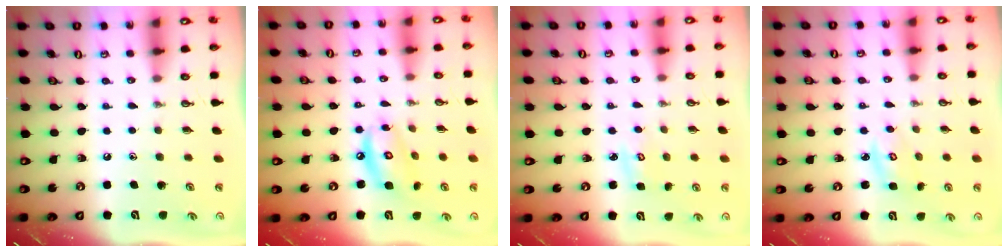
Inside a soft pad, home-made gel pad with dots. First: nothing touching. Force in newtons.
{"total": 9.9, "press": 9.8, "slide": 0.8}
{"total": 2.6, "press": 2.6, "slide": 0.1}
{"total": 3.6, "press": 3.6, "slide": 0.2}